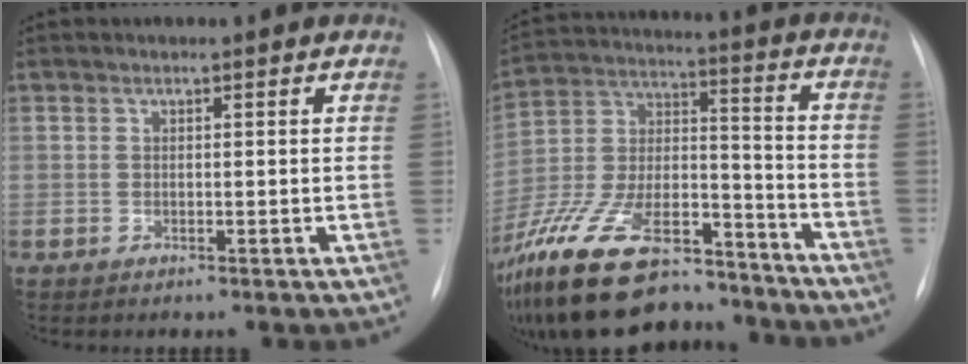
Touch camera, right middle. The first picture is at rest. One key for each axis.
{"total": 25.4, "fx": -19.9, "fy": 8.6, "fz": 13.1, "tx": -0.281, "ty": 0.005, "tz": -0.338}